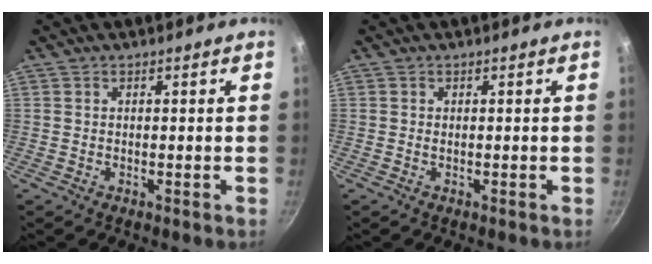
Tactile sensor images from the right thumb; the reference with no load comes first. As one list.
[{"total": 0.0}]